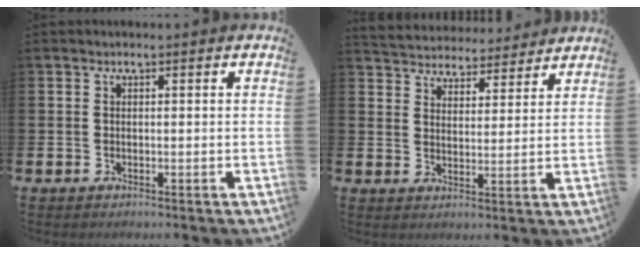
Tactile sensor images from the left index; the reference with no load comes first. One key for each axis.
{"total": 4.9, "fx": 4.7, "fy": 1.2, "fz": -0.4, "tx": -0.009, "ty": -0.037, "tz": 0.082}